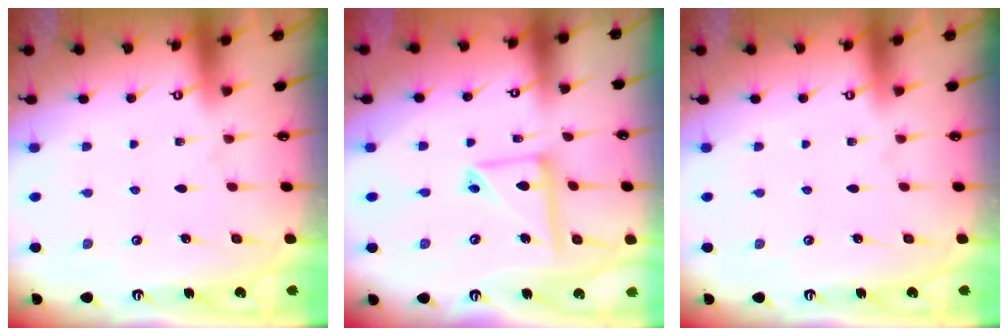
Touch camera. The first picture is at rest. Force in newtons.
{"total": 10.2, "press": 10.2, "slide": 0.8}
{"total": 0.0}